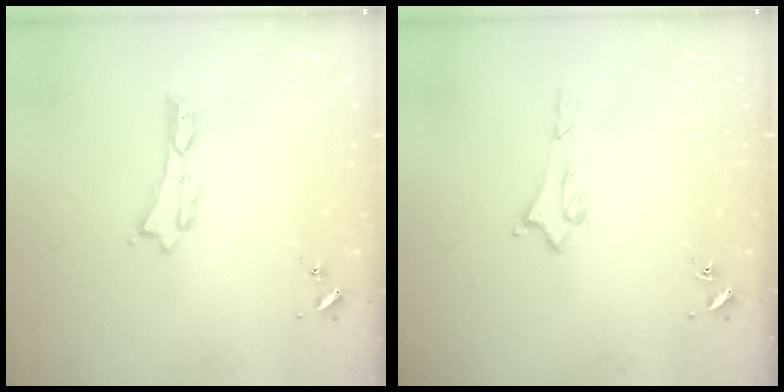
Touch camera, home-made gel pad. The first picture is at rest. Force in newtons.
{"total": 1.6, "press": 1.6, "slide": 0.2}